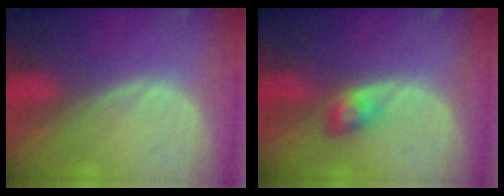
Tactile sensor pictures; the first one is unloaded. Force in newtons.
{"total": 2.7, "press": 2.7, "slide": 0.3}